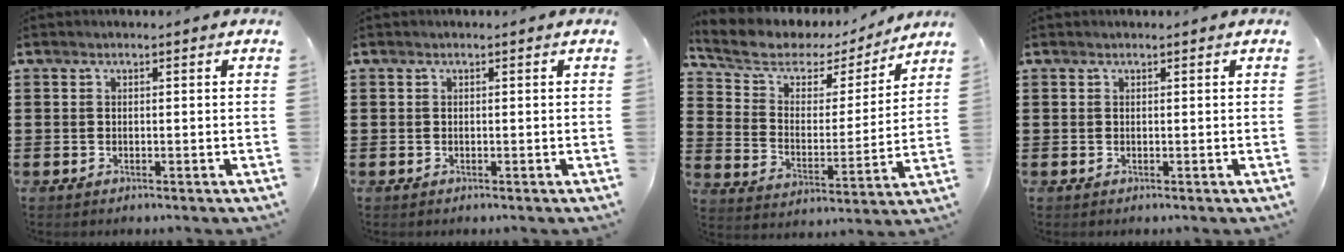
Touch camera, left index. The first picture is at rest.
{"total": 0.0}
{"total": 6.2, "force": [4.8, 3.3, 2.1], "torque": [-0.075, -0.026, 0.079]}
{"total": 0.0}